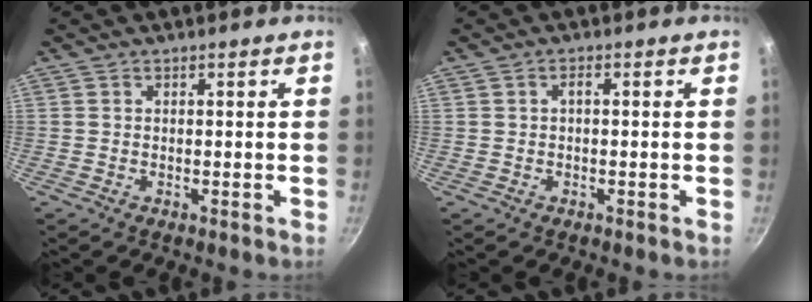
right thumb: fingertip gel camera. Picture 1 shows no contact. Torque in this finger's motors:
{"motor_torque": [0.20, -0.03, 0.73, 0.15, -0.01]}